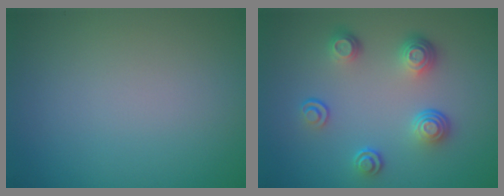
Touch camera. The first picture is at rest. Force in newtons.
{"total": 4.0, "press": 3.0, "slide": 2.6}